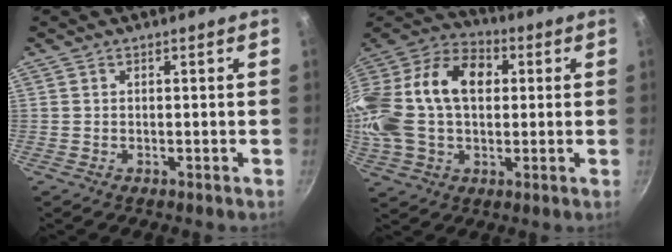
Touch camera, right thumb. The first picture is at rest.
{"total": 24.7, "force": [3.1, 16.8, 17.9], "torque": [-0.357, 0.045, 0.042]}